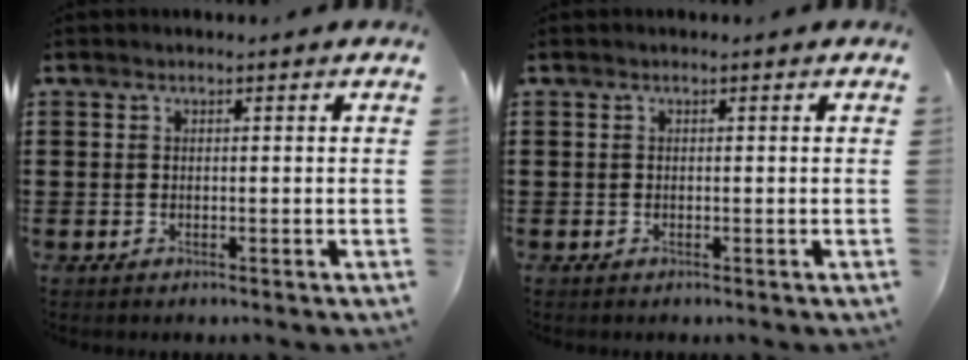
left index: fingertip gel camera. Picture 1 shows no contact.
{"total": 0.0}